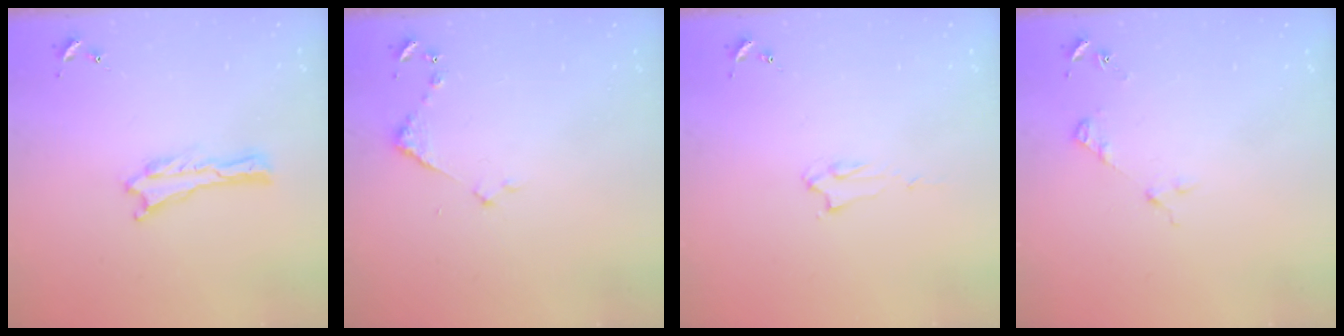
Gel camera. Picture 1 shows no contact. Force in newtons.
{"total": 2.9, "press": 2.9, "slide": 0.3}
{"total": 2.0, "press": 2.0, "slide": 0.2}
{"total": 4.0, "press": 4.0, "slide": 0.4}